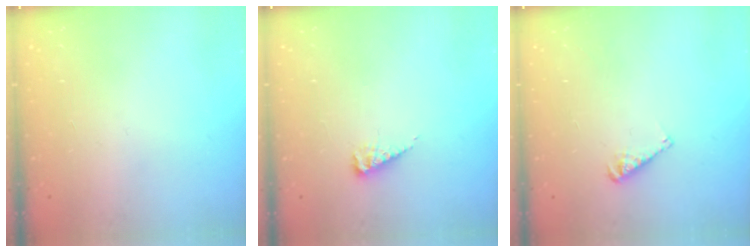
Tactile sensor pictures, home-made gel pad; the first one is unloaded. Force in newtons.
{"total": 6.1, "press": 6.1, "slide": 0.7}
{"total": 3.9, "press": 3.9, "slide": 0.6}